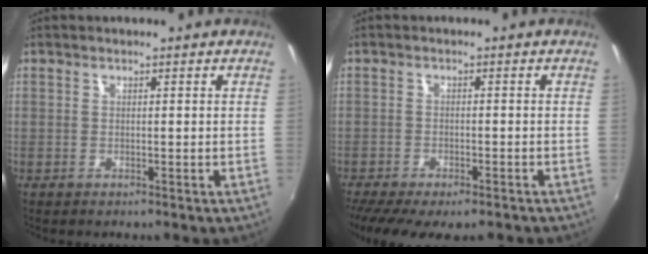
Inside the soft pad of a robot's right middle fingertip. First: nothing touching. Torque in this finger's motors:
{"motor_torque": [1.07, -1.07, 0.27, 0.15]}